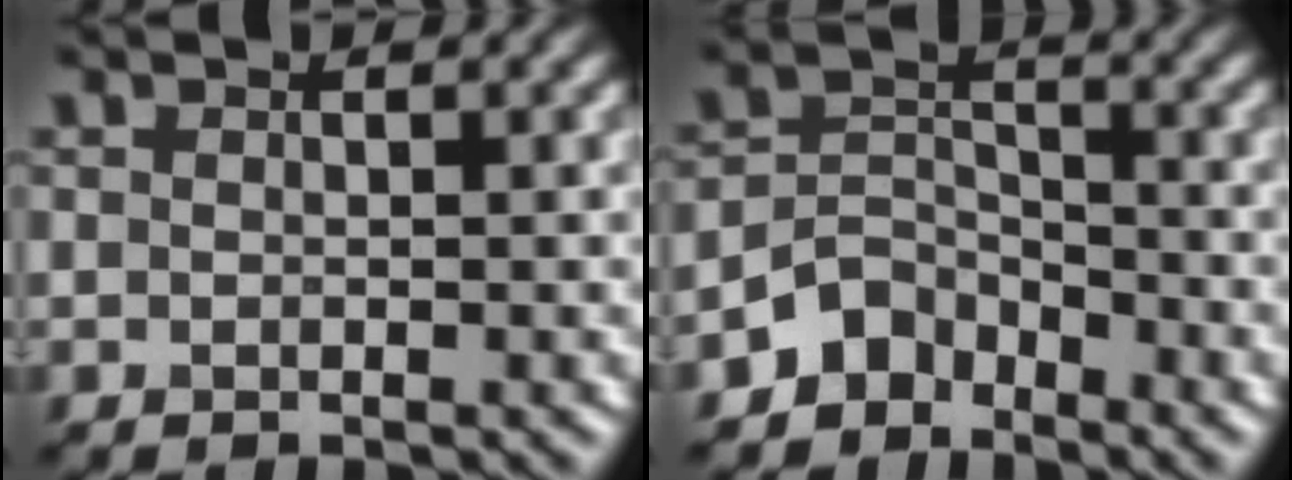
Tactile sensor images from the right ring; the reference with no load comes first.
{"total": 3.5, "force": [-2.8, 2.0, 0.6], "torque": [-0.002, 0.007, -0.062]}